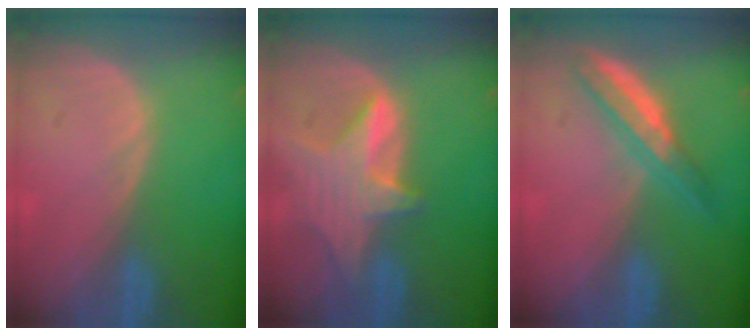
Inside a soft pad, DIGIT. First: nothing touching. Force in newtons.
{"total": 7.1, "press": 6.8, "slide": 1.9}
{"total": 4.8, "press": 4.7, "slide": 0.3}